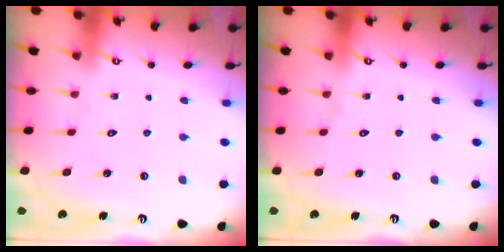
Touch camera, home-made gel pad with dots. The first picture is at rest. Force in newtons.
{"total": 0.0}